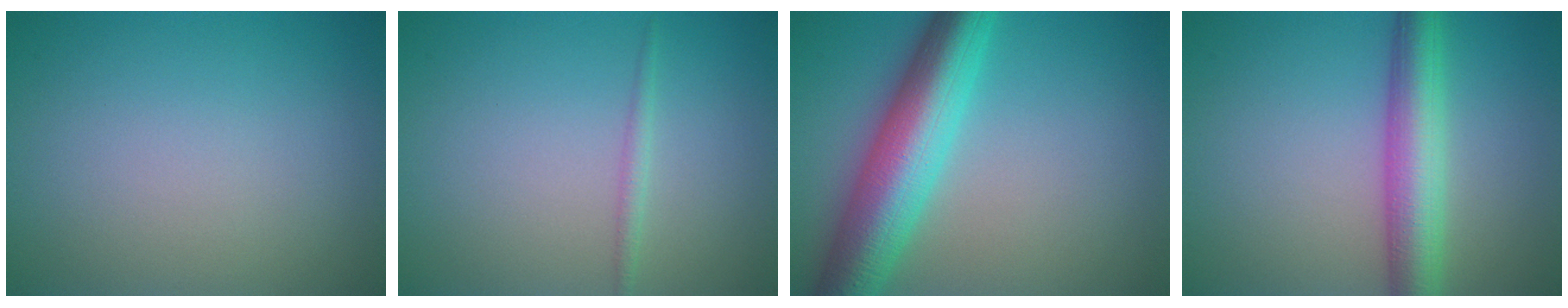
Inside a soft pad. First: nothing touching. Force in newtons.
{"total": 1.0, "press": 1.0, "slide": 0.1}
{"total": 9.0, "press": 9.0, "slide": 0.3}
{"total": 5.8, "press": 5.8, "slide": 0.2}